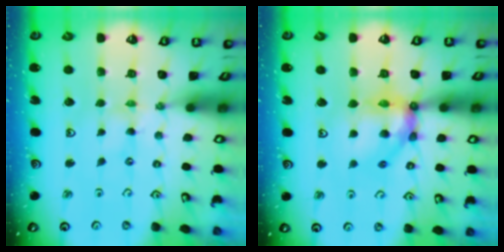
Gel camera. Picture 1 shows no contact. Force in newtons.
{"total": 13.0, "press": 12.9, "slide": 2.1}